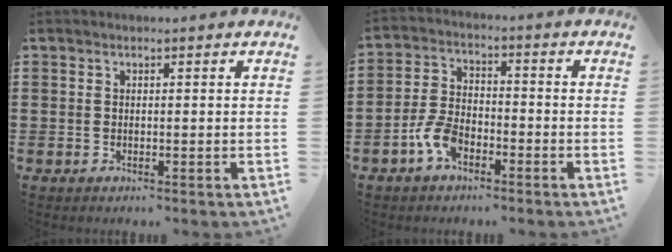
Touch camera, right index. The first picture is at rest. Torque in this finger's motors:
{"motor_torque": [0.69, 0.69, 0.29, 0.05]}